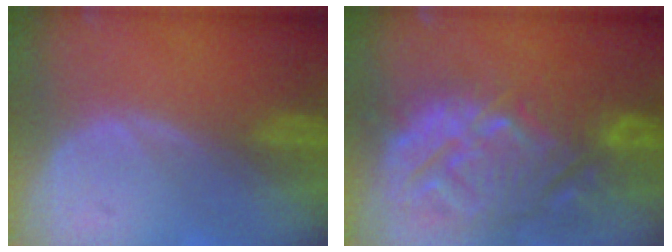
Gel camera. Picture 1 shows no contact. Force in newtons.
{"total": 14.6, "press": 12.5, "slide": 7.5}